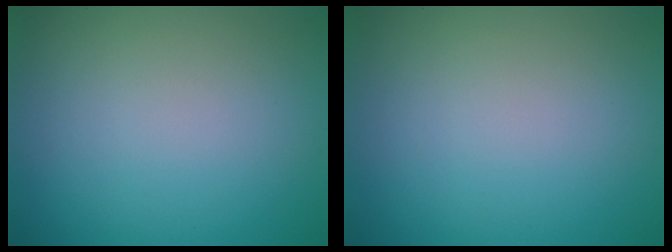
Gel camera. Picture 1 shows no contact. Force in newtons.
{"total": 0.0}